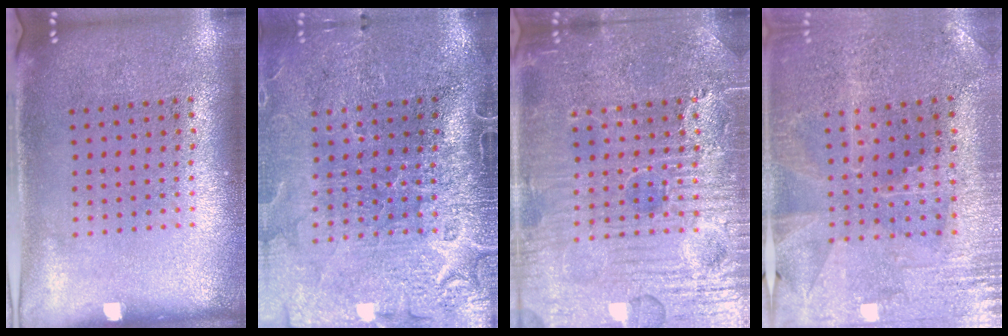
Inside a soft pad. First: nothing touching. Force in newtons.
{"total": 4.2, "press": 3.7, "slide": 2.1}
{"total": 5.2, "press": 5.1, "slide": 0.6}
{"total": 0.9, "press": 0.8, "slide": 0.3}